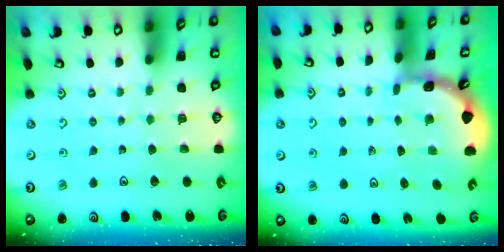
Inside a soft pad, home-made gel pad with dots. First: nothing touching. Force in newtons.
{"total": 1.8, "press": 1.8, "slide": 0.2}